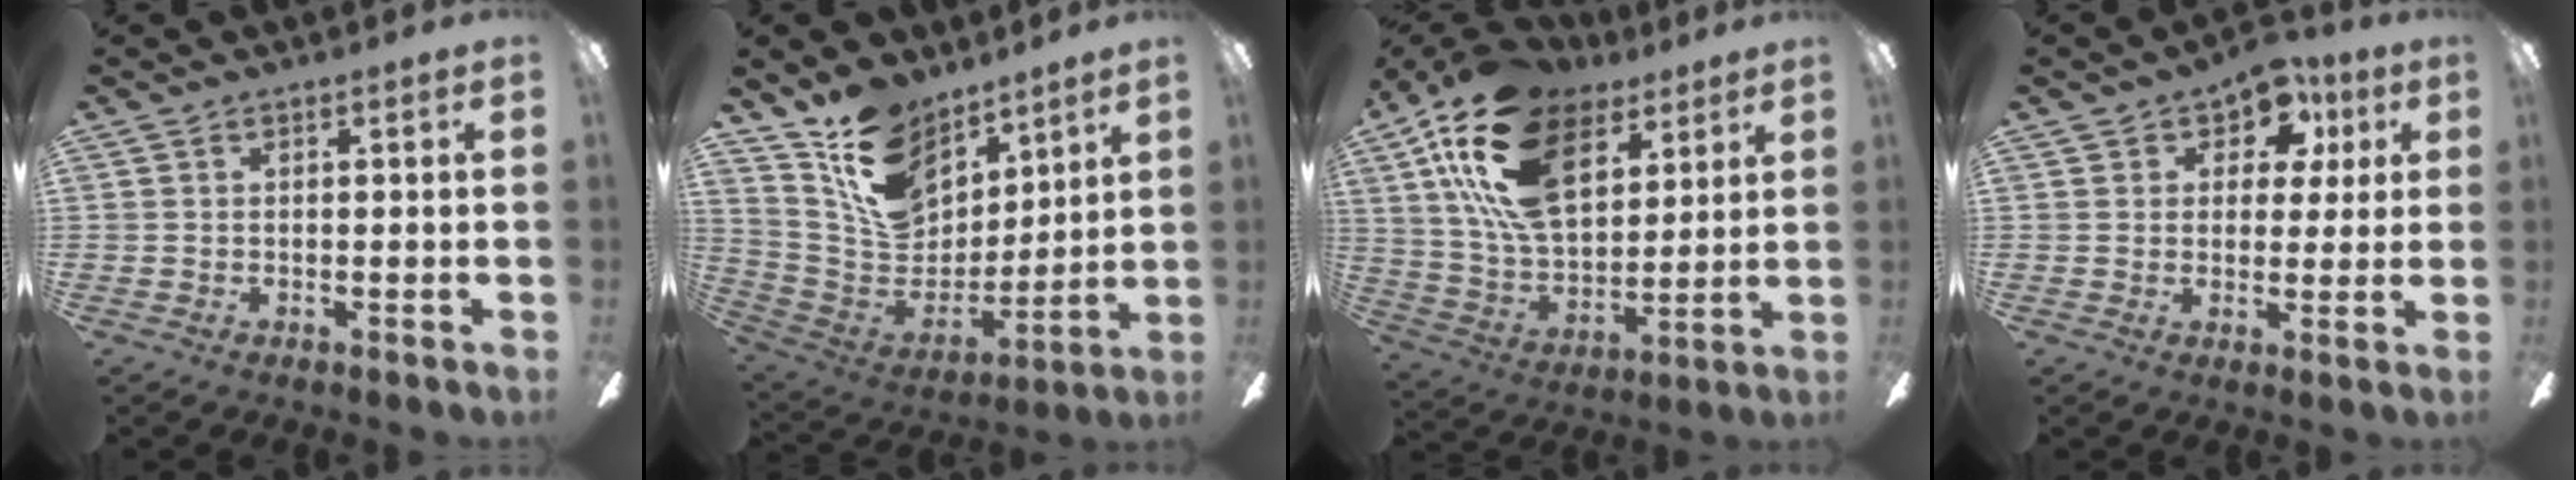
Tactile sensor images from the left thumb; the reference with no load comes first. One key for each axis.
{"total": 16.0, "fx": 11.2, "fy": 9.7, "fz": 6.0, "tx": -0.119, "ty": -0.071, "tz": 0.220}
{"total": 22.4, "fx": 12.5, "fy": 12.4, "fz": 13.8, "tx": -0.293, "ty": -0.052, "tz": 0.226}
{"total": 8.6, "fx": 4.7, "fy": 5.9, "fz": 4.2, "tx": -0.053, "ty": -0.016, "tz": 0.082}